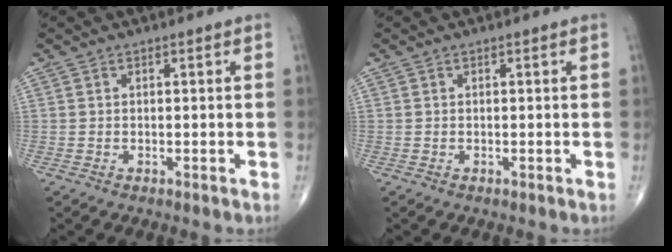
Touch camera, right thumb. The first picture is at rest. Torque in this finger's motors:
{"motor_torque": [0.07, 0.07, -0.08, 0.01, 0.00]}